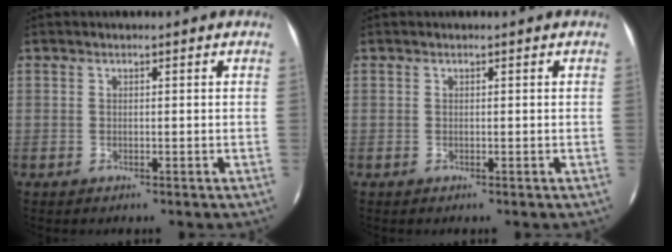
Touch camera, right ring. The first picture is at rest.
{"total": 0.0}